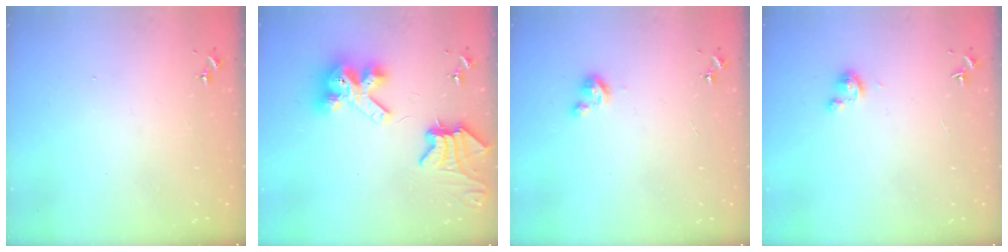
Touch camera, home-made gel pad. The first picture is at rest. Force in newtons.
{"total": 11.9, "press": 11.8, "slide": 1.5}
{"total": 3.1, "press": 3.1, "slide": 0.3}
{"total": 2.8, "press": 2.8, "slide": 0.3}